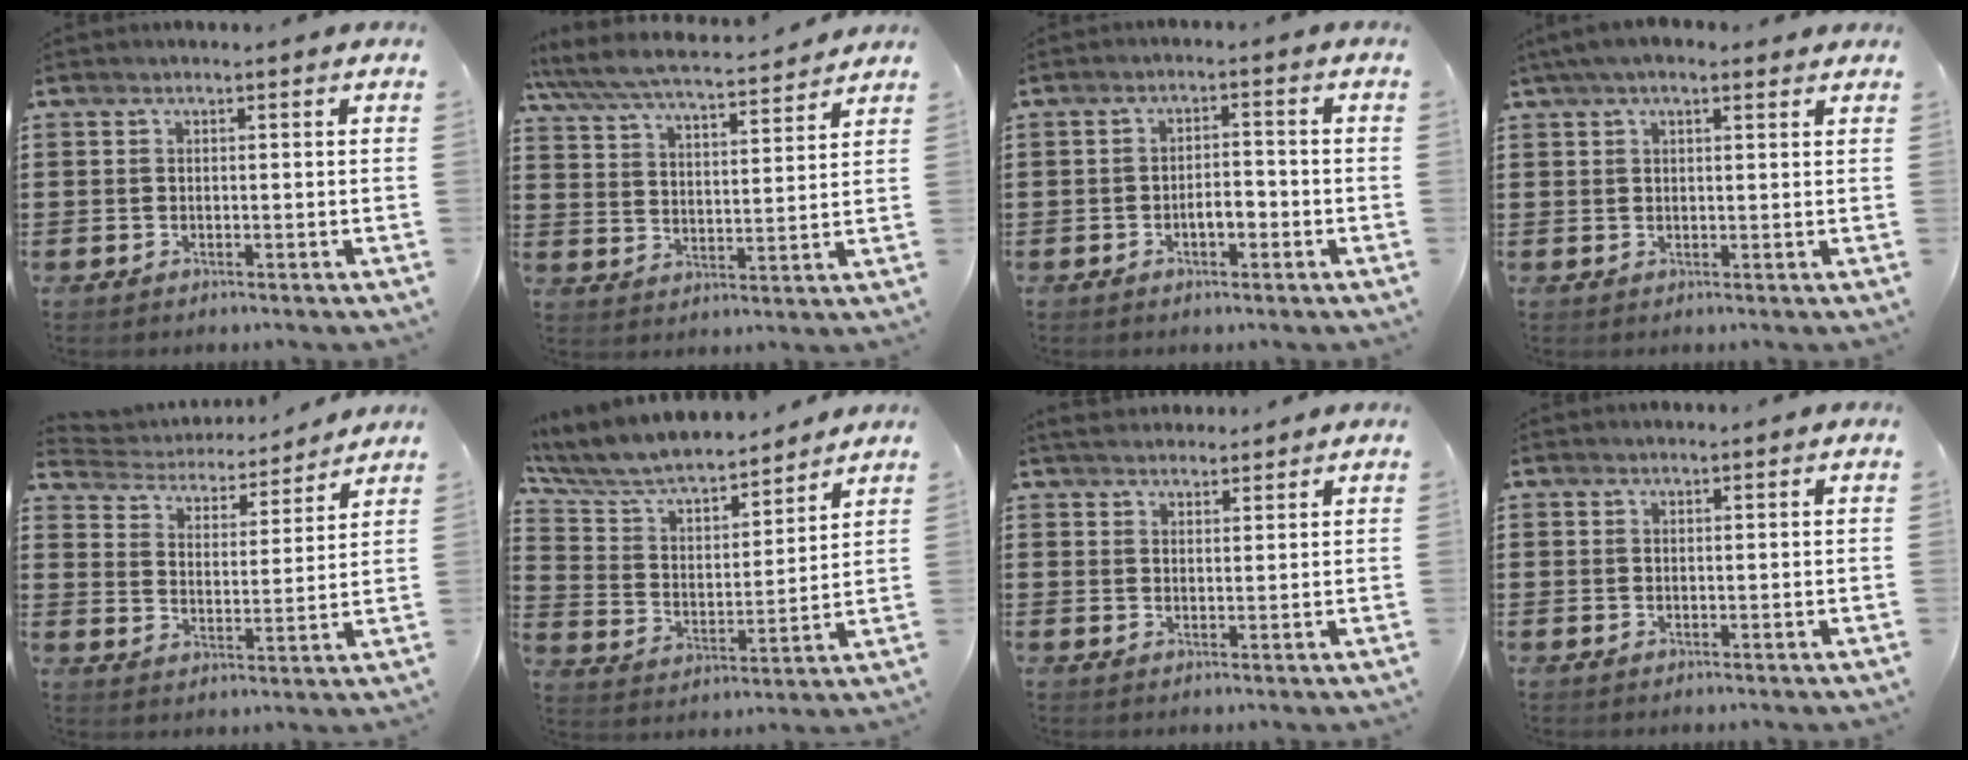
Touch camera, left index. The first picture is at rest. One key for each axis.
{"total": 5.9, "fx": 5.6, "fy": 0.4, "fz": 1.9, "tx": -0.061, "ty": -0.035, "tz": 0.092}
{"total": 3.2, "fx": -1.2, "fy": 1.3, "fz": 2.7, "tx": -0.050, "ty": 0.007, "tz": -0.024}
{"total": 3.5, "fx": 2.3, "fy": 1.2, "fz": 2.3, "tx": -0.049, "ty": 0.009, "tz": 0.042}
{"total": 4.0, "fx": 3.9, "fy": 0.8, "fz": 0.3, "tx": -0.032, "ty": -0.029, "tz": 0.062}
{"total": 7.5, "fx": 6.8, "fy": 1.7, "fz": 2.7, "tx": -0.085, "ty": -0.046, "tz": 0.115}
{"total": 3.1, "fx": 2.9, "fy": 0.8, "fz": 0.1, "tx": -0.011, "ty": -0.002, "tz": 0.057}
{"total": 0.8, "fx": 0.8, "fy": 0.2, "fz": 0.1, "tx": -0.004, "ty": 0.000, "tz": 0.016}